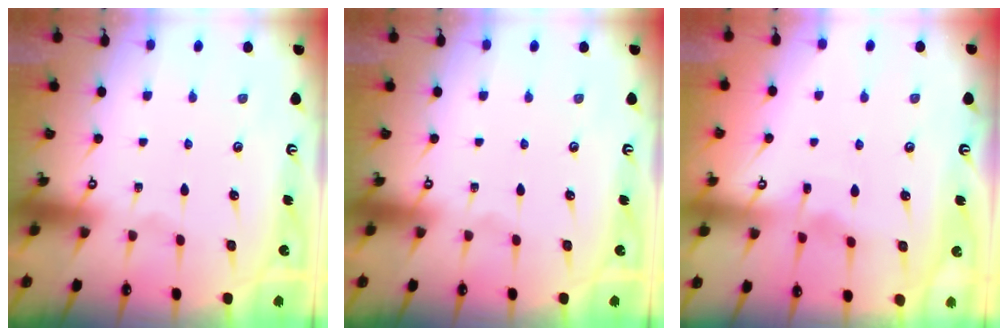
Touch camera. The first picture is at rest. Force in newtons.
{"total": 0.0}
{"total": 2.9, "press": 2.9, "slide": 0.4}